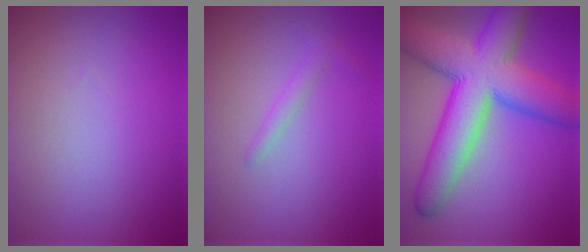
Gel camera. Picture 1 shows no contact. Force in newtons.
{"total": 1.2, "press": 1.2, "slide": 0.1}
{"total": 11.6, "press": 11.6, "slide": 0.4}